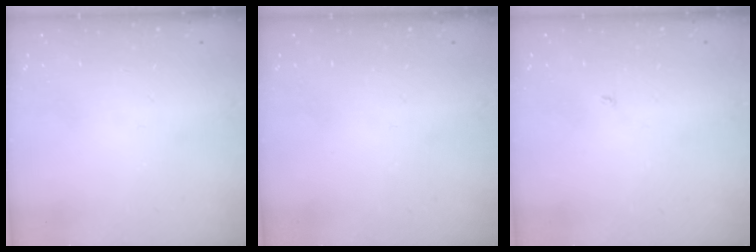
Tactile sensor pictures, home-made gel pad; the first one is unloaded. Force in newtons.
{"total": 0.0}
{"total": 1.9, "press": 1.9, "slide": 0.2}